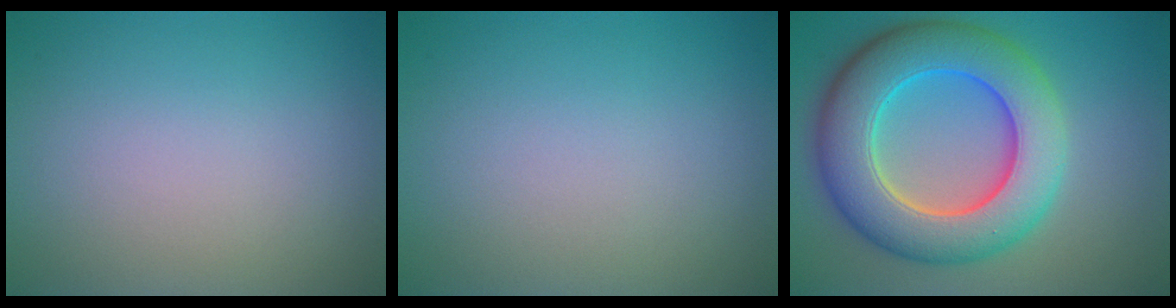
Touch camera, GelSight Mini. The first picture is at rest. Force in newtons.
{"total": 0.0}
{"total": 10.6, "press": 10.5, "slide": 0.3}